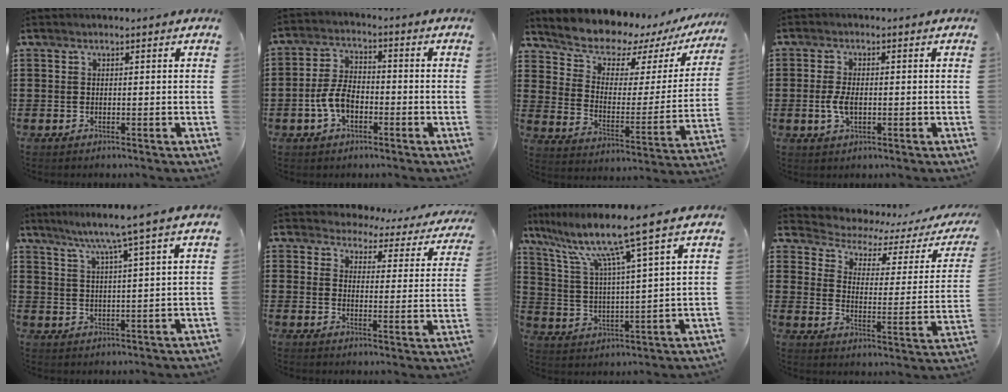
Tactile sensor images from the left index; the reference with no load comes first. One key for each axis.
{"total": 6.0, "fx": -2.1, "fy": 3.4, "fz": 4.5, "tx": -0.112, "ty": 0.001, "tz": -0.047}
{"total": 7.5, "fx": 7.0, "fy": 2.1, "fz": 1.4, "tx": -0.057, "ty": -0.063, "tz": 0.119}
{"total": 3.7, "fx": -0.4, "fy": 1.9, "fz": 3.2, "tx": -0.081, "ty": -0.004, "tz": -0.014}
{"total": 5.6, "fx": 4.1, "fy": -1.2, "fz": 3.6, "tx": -0.083, "ty": -0.017, "tz": 0.066}
{"total": 3.2, "fx": 3.1, "fy": 0.8, "fz": 0.1, "tx": -0.025, "ty": -0.022, "tz": 0.048}
{"total": 10.3, "fx": 7.7, "fy": -0.3, "fz": 6.8, "tx": -0.159, "ty": -0.037, "tz": 0.123}
{"total": 2.9, "fx": 2.3, "fy": 1.2, "fz": 1.4, "tx": -0.046, "ty": -0.022, "tz": 0.028}